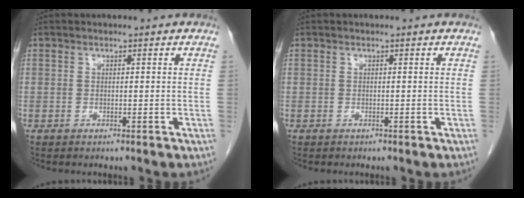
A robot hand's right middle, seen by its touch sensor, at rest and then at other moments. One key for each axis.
{"total": 0.0}